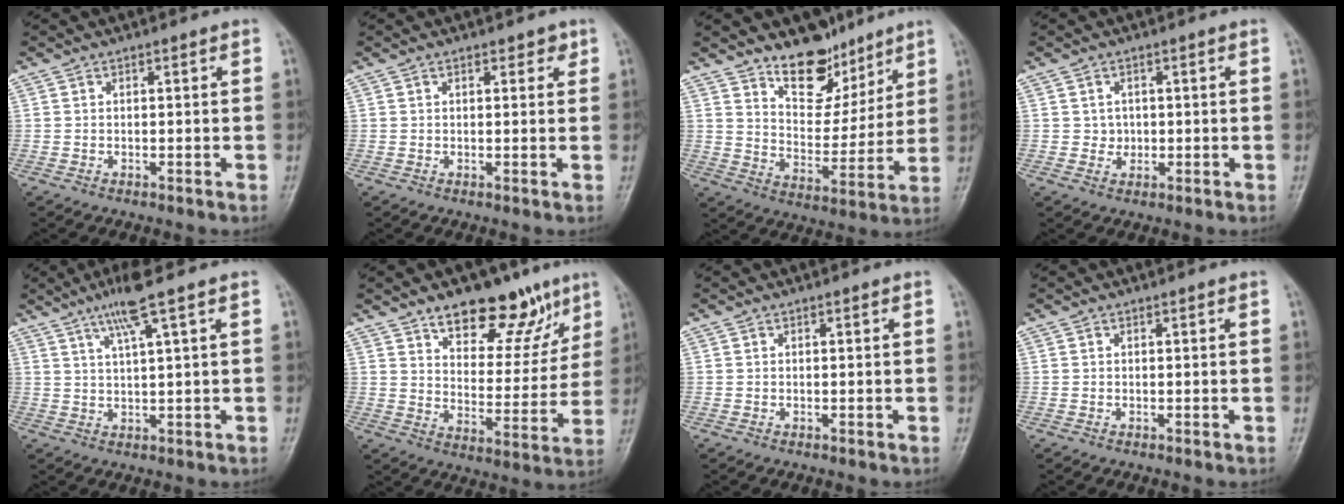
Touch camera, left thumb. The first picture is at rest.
{"total": 2.2, "force": [1.3, 1.2, 1.3], "torque": [-0.003, -0.003, 0.014]}
{"total": 11.9, "force": [9.0, 6.3, 4.4], "torque": [-0.030, -0.069, 0.158]}
{"total": 2.1, "force": [0.2, 2.0, 0.6], "torque": [0.003, 0.003, 0.004]}
{"total": 6.4, "force": [3.6, -0.1, 5.2], "torque": [-0.104, -0.008, 0.072]}
{"total": 16.9, "force": [11.1, 8.4, 9.6], "torque": [-0.067, -0.063, 0.170]}
{"total": 0.0}
{"total": 0.0}